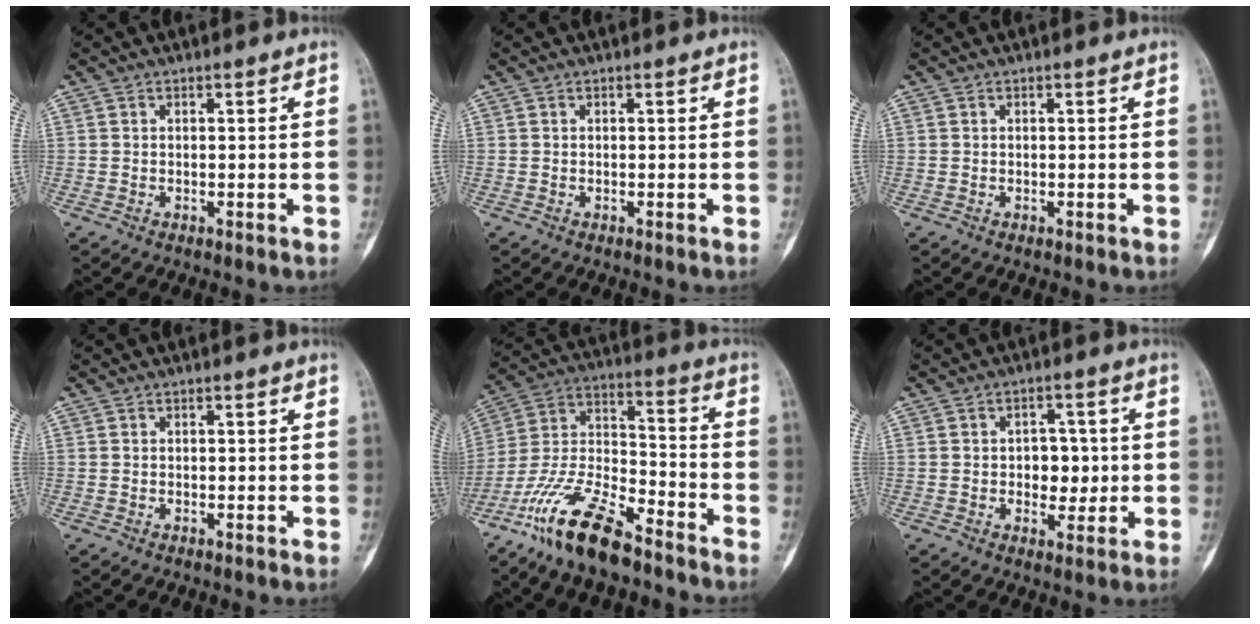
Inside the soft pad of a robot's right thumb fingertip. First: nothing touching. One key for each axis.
{"total": 0.0}
{"total": 0.0}
{"total": 0.0}
{"total": 17.4, "fx": -12.5, "fy": 5.9, "fz": 10.6, "tx": -0.204, "ty": 0.074, "tz": -0.236}
{"total": 6.6, "fx": -0.2, "fy": 4.7, "fz": 4.6, "tx": -0.018, "ty": 0.007, "tz": -0.001}